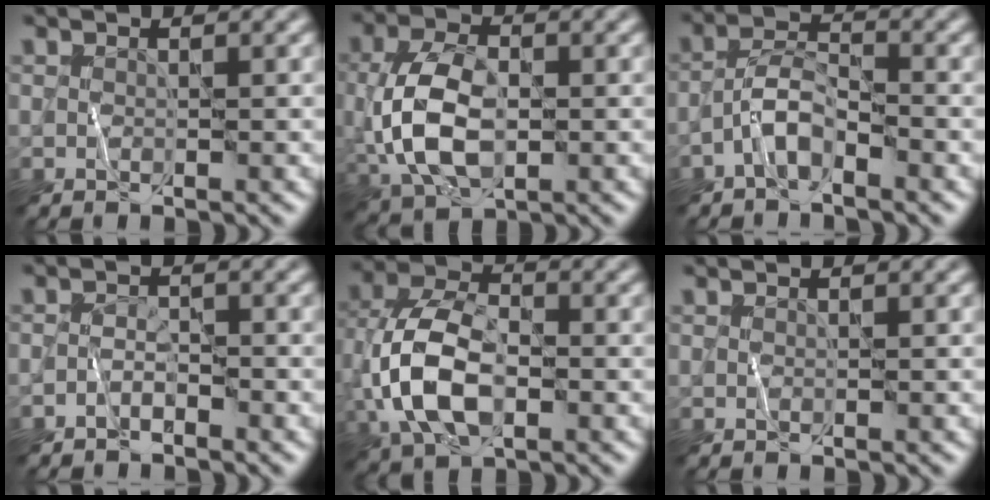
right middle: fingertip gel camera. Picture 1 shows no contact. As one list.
[{"total": 7.1, "force": [-0.4, 4.2, 5.7], "torque": [-0.129, -0.001, -0.010]}, {"total": 2.8, "force": [-1.9, 1.0, 1.9], "torque": [-0.034, 0.013, -0.046]}, {"total": 1.4, "force": [-1.2, 0.4, 0.4], "torque": [-0.008, 0.007, -0.027]}, {"total": 8.5, "force": [-1.8, 5.0, 6.6], "torque": [-0.154, 0.004, -0.046]}, {"total": 0.0}]